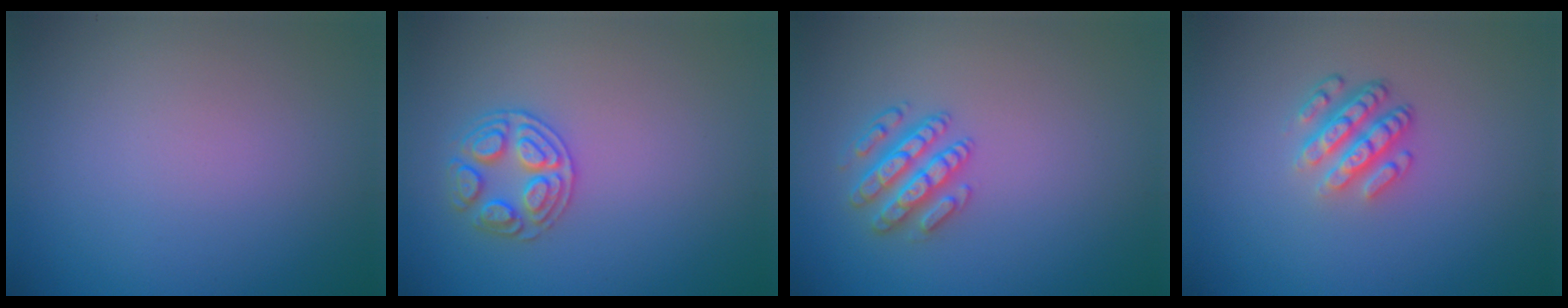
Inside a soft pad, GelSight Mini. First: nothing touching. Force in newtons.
{"total": 2.7, "press": 2.7, "slide": 0.3}
{"total": 2.9, "press": 2.9, "slide": 0.7}
{"total": 3.6, "press": 2.6, "slide": 2.5}